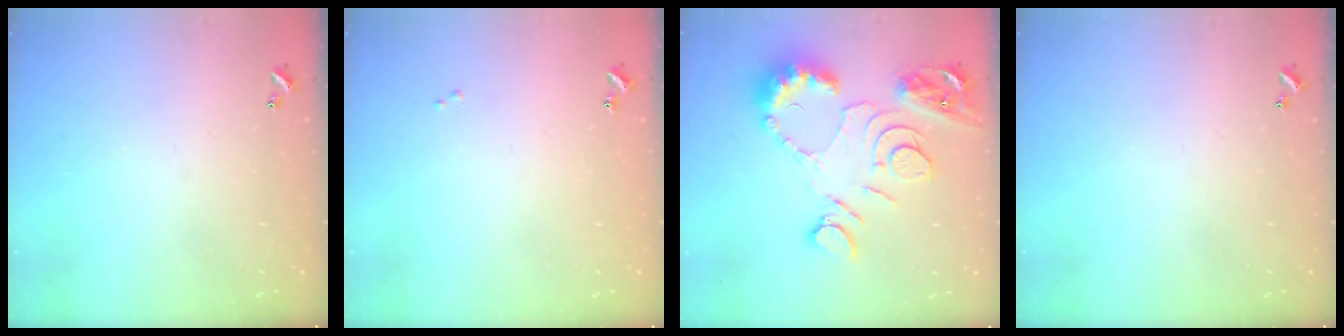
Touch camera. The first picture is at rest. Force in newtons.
{"total": 0.0}
{"total": 14.4, "press": 14.3, "slide": 1.3}
{"total": 0.0}